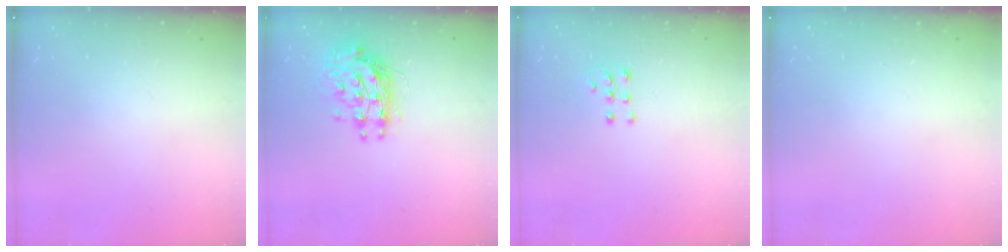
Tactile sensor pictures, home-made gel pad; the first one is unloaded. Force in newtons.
{"total": 10.8, "press": 10.7, "slide": 0.9}
{"total": 5.0, "press": 5.0, "slide": 0.6}
{"total": 0.0}